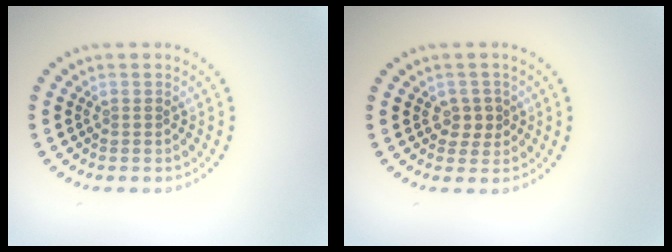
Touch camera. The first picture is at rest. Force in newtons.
{"total": 1.7, "press": 1.6, "slide": 0.6}